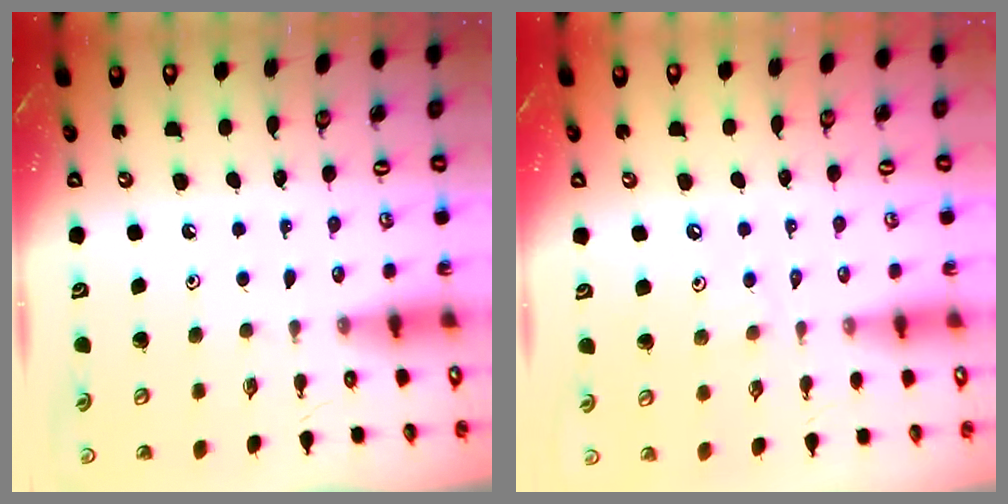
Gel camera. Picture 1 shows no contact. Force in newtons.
{"total": 2.5, "press": 2.5, "slide": 0.5}